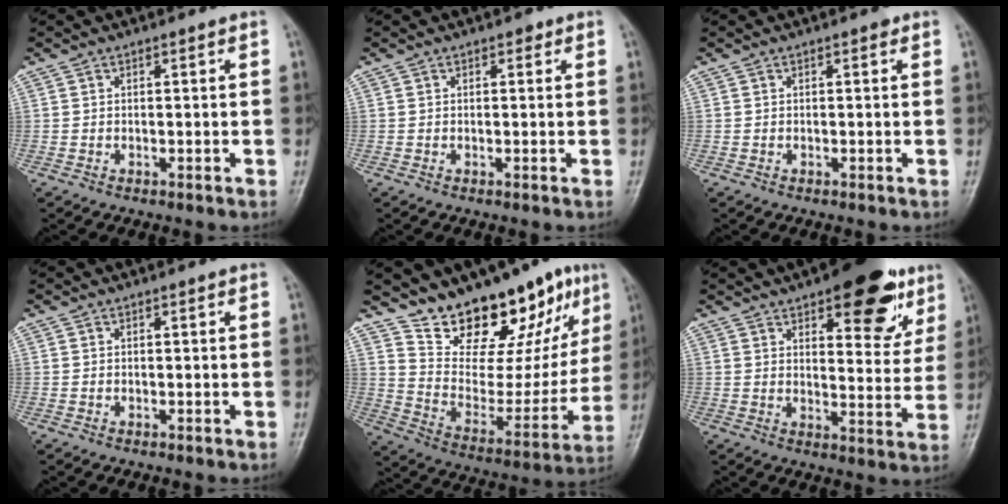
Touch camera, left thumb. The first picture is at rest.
{"total": 1.1, "force": [0.6, 0.7, 0.5], "torque": [0.004, 0.000, 0.003]}
{"total": 0.5, "force": [0.2, 0.3, 0.3], "torque": [0.000, 0.001, -0.002]}
{"total": 0.0}
{"total": 21.5, "force": [15.6, 9.0, 11.8], "torque": [-0.112, -0.091, 0.251]}
{"total": 16.6, "force": [9.3, 7.0, 11.9], "torque": [-0.101, -0.039, 0.123]}